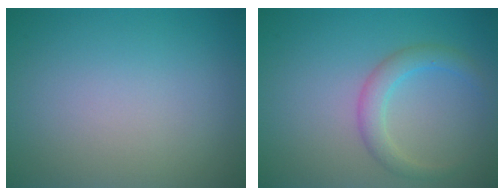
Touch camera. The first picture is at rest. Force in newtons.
{"total": 2.5, "press": 2.5, "slide": 0.1}